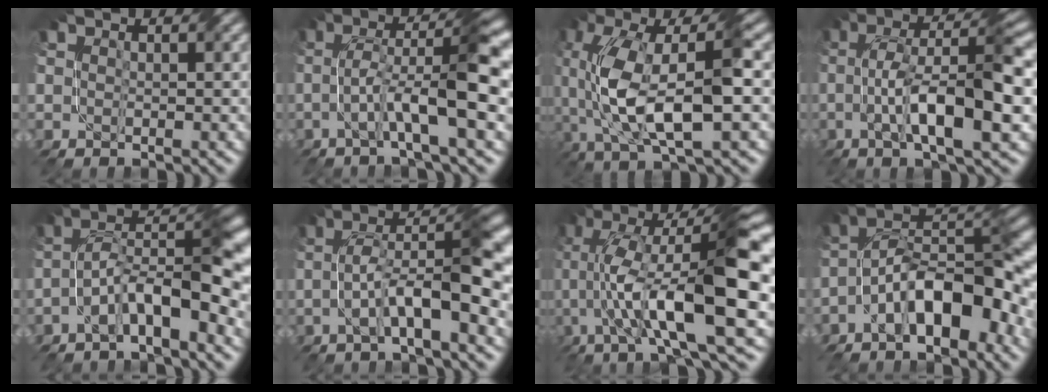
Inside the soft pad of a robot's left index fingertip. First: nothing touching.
{"total": 7.9, "force": [-1.1, 1.2, 7.7], "torque": [-0.137, 0.023, -0.024]}
{"total": 10.7, "force": [-0.8, 3.7, 10.0], "torque": [-0.203, 0.010, -0.013]}
{"total": 10.0, "force": [-1.4, 2.3, 9.6], "torque": [-0.158, 0.019, -0.027]}
{"total": 7.8, "force": [-2.9, 2.3, 6.9], "torque": [-0.117, 0.024, -0.054]}
{"total": 7.9, "force": [-1.6, 1.8, 7.6], "torque": [-0.127, 0.021, -0.030]}
{"total": 14.5, "force": [-1.1, 3.3, 14.1], "torque": [-0.239, 0.023, -0.014]}
{"total": 9.1, "force": [-3.9, 3.6, 7.5], "torque": [-0.116, 0.022, -0.076]}